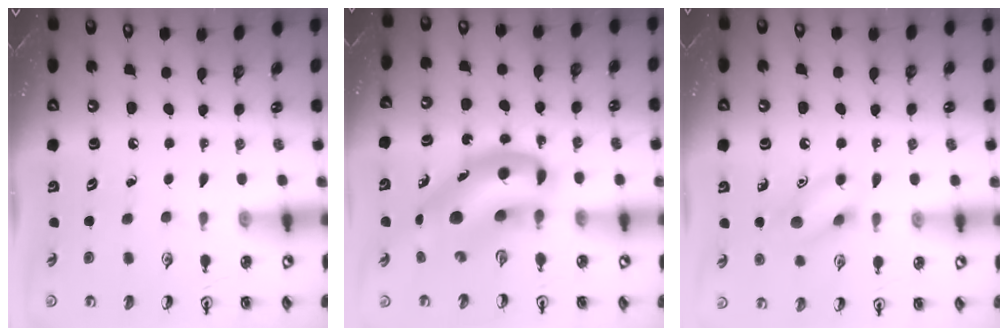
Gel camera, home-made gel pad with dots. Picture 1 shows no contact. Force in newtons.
{"total": 13.4, "press": 12.8, "slide": 3.9}
{"total": 10.1, "press": 10.1, "slide": 0.5}